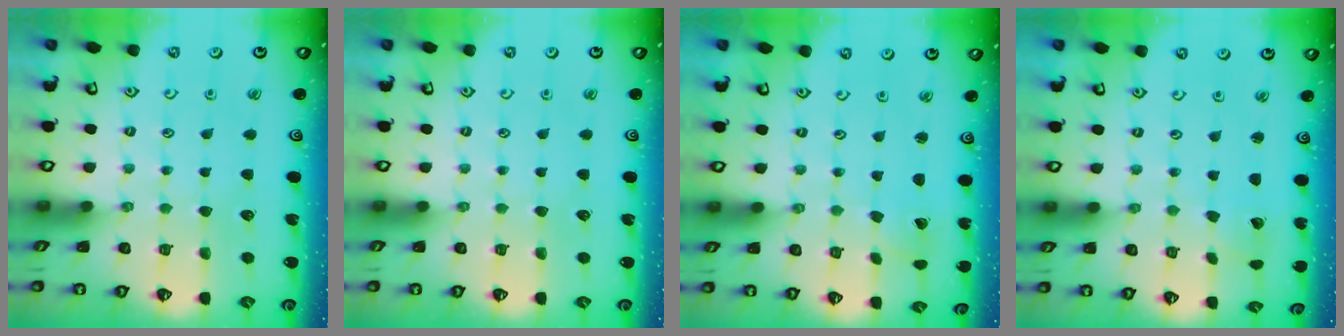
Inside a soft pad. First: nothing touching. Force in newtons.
{"total": 0.0}
{"total": 1.5, "press": 1.5, "slide": 0.2}
{"total": 1.7, "press": 1.7, "slide": 0.2}